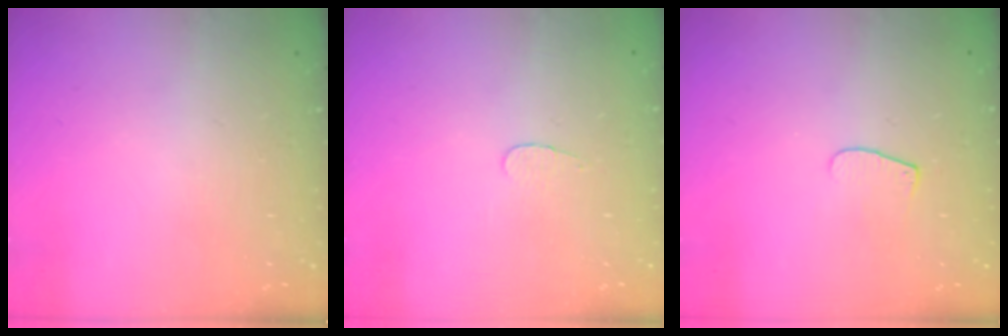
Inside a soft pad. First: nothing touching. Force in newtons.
{"total": 2.8, "press": 2.8, "slide": 0.3}
{"total": 4.8, "press": 4.8, "slide": 0.4}